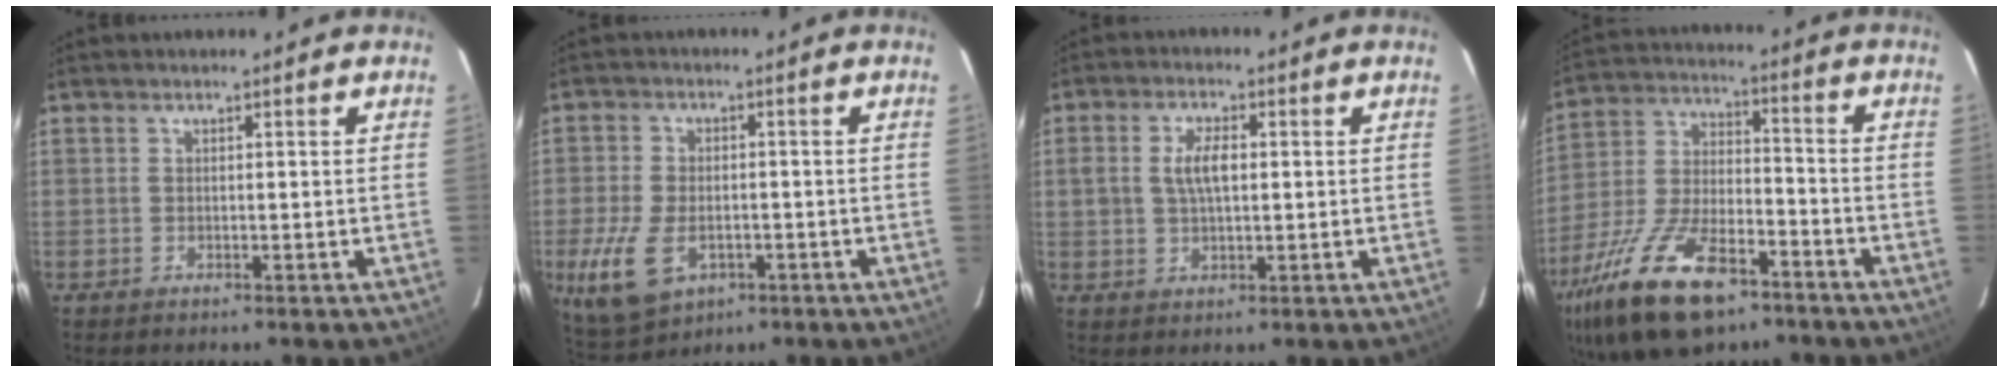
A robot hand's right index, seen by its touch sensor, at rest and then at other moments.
{"total": 10.9, "force": [-3.9, 6.6, 7.7], "torque": [-0.185, -0.020, -0.062]}
{"total": 5.2, "force": [0.6, 2.6, 4.4], "torque": [-0.085, 0.009, 0.016]}
{"total": 21.7, "force": [-13.6, 9.4, 14.1], "torque": [-0.295, -0.022, -0.238]}